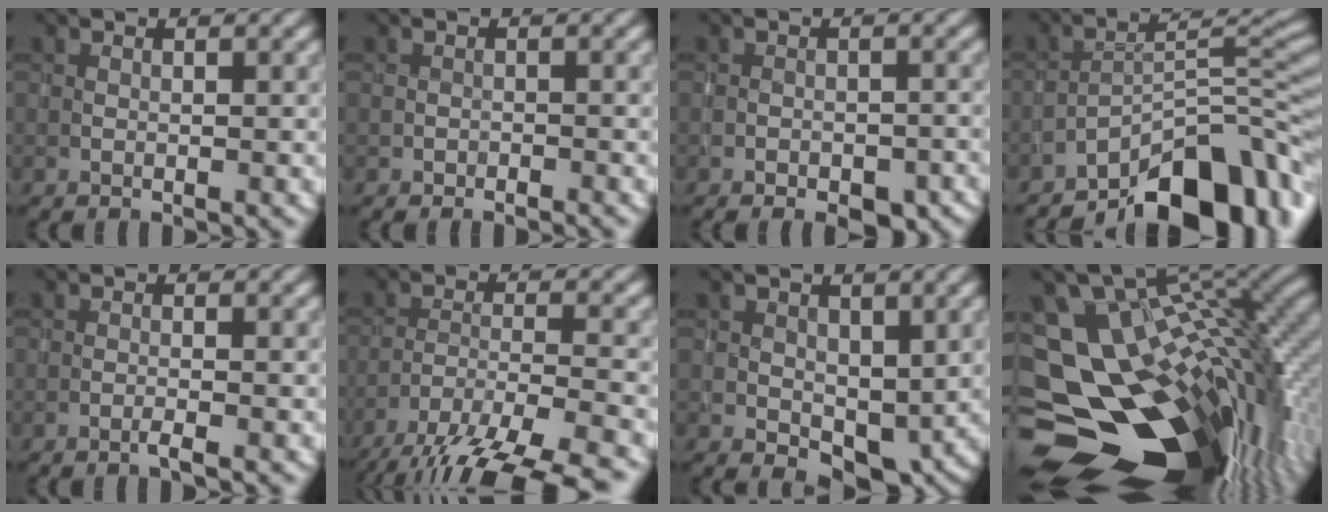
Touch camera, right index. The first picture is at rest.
{"total": 0.8, "force": [-0.7, 0.2, -0.2], "torque": [0.006, -0.001, -0.012]}
{"total": 5.4, "force": [-3.8, 2.8, 2.7], "torque": [-0.026, -0.003, -0.044]}
{"total": 10.5, "force": [-8.0, 3.1, 6.1], "torque": [-0.063, 0.015, -0.144]}
{"total": 0.9, "force": [-0.6, 0.0, 0.6], "torque": [-0.008, 0.002, -0.015]}
{"total": 11.8, "force": [-9.9, 2.7, 5.9], "torque": [-0.098, -0.021, -0.144]}
{"total": 3.2, "force": [0.2, 2.3, 2.2], "torque": [-0.027, -0.010, 0.007]}
{"total": 17.2, "force": [-4.5, 10.9, 12.6], "torque": [-0.196, -0.015, -0.028]}